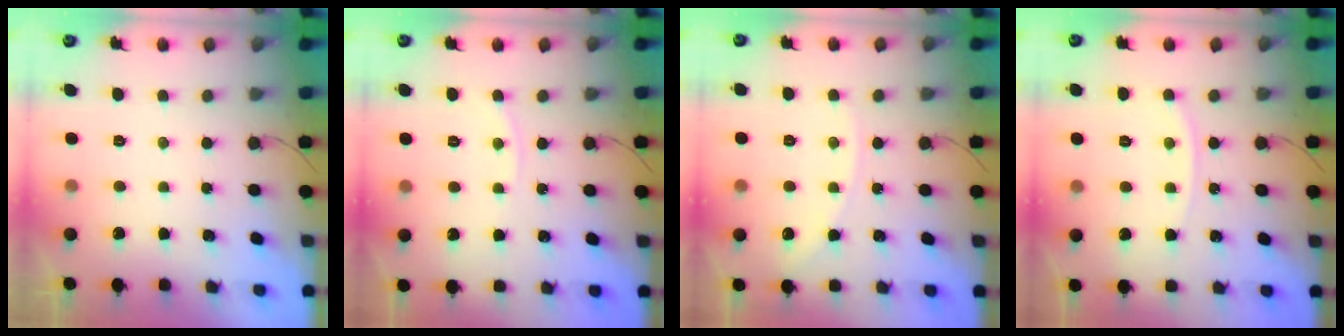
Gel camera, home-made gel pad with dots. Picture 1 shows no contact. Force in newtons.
{"total": 2.9, "press": 2.8, "slide": 0.4}
{"total": 6.0, "press": 6.0, "slide": 0.9}
{"total": 5.1, "press": 5.0, "slide": 0.8}